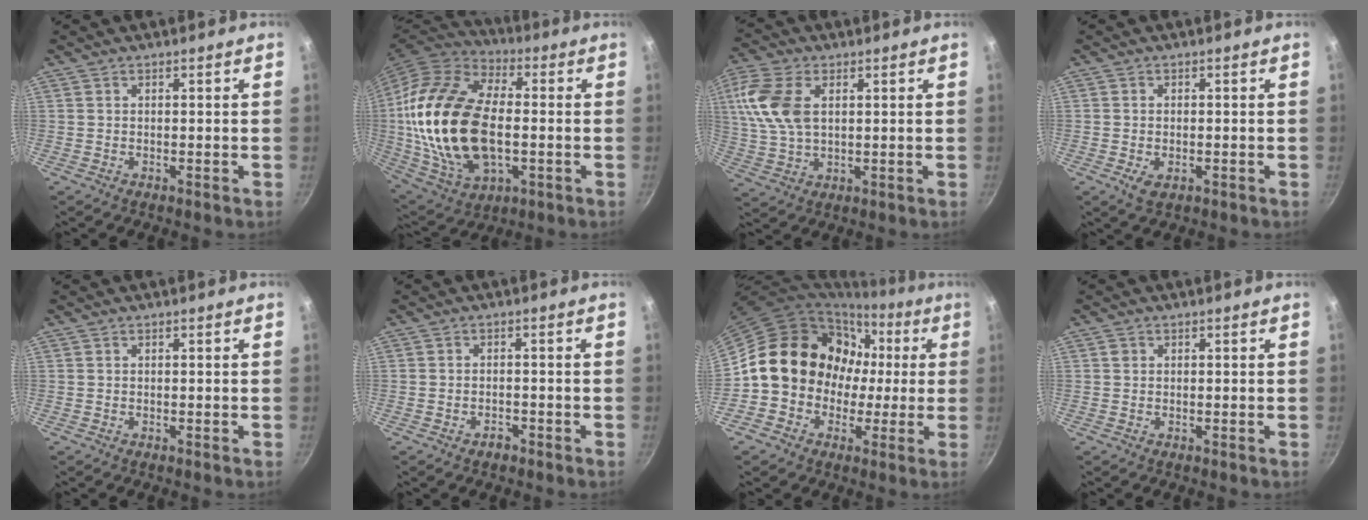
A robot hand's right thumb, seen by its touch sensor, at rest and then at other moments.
{"total": 26.5, "force": [-0.8, 15.7, 21.3], "torque": [-0.413, 0.016, -0.009]}
{"total": 11.6, "force": [2.9, 7.0, 8.8], "torque": [-0.179, 0.000, 0.053]}
{"total": 3.1, "force": [-1.0, 1.9, 2.2], "torque": [-0.041, -0.007, -0.016]}
{"total": 0.0}
{"total": 1.8, "force": [-1.3, 1.0, 0.7], "torque": [-0.007, 0.015, -0.017]}
{"total": 14.7, "force": [0.0, 13.2, 6.3], "torque": [-0.043, 0.041, -0.006]}
{"total": 0.8, "force": [0.2, 0.7, 0.2], "torque": [-0.002, 0.003, 0.001]}